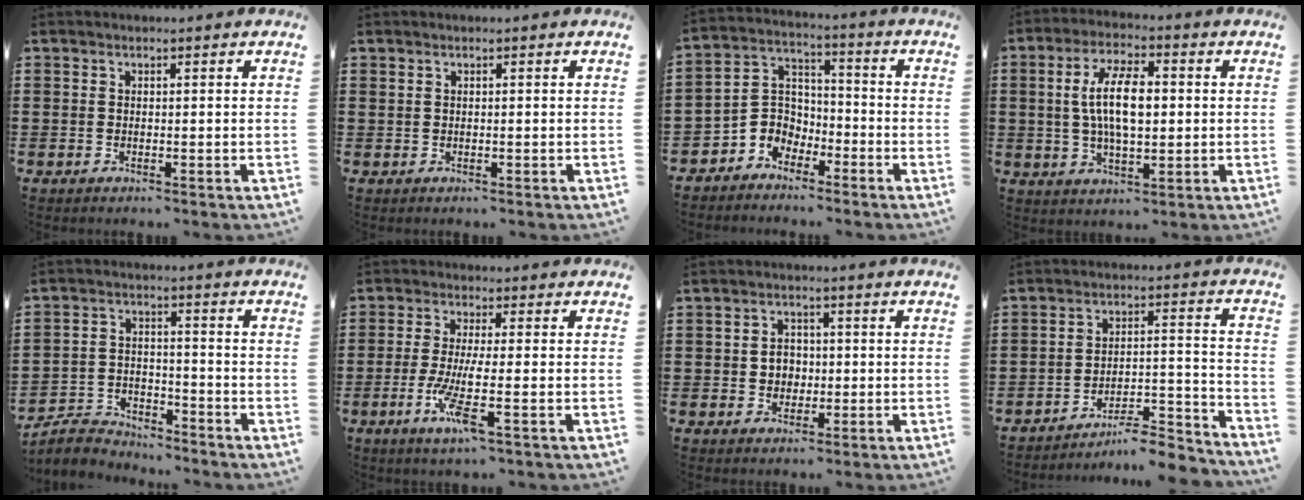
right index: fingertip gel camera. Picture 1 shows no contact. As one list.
[{"total": 0.0}, {"total": 4.5, "force": [-2.8, 3.5, 0.0], "torque": [-0.026, 0.001, -0.063]}, {"total": 9.1, "force": [0.7, 3.5, 8.3], "torque": [-0.171, 0.008, 0.007]}, {"total": 4.8, "force": [-4.7, 1.2, 0.3], "torque": [-0.024, 0.007, -0.100]}, {"total": 6.9, "force": [-2.4, 0.6, 6.4], "torque": [-0.142, -0.022, -0.048]}, {"total": 2.9, "force": [-0.3, 2.6, 1.4], "torque": [-0.026, 0.004, -0.010]}, {"total": 6.8, "force": [-6.3, 0.8, 2.2], "torque": [-0.032, 0.003, -0.123]}]